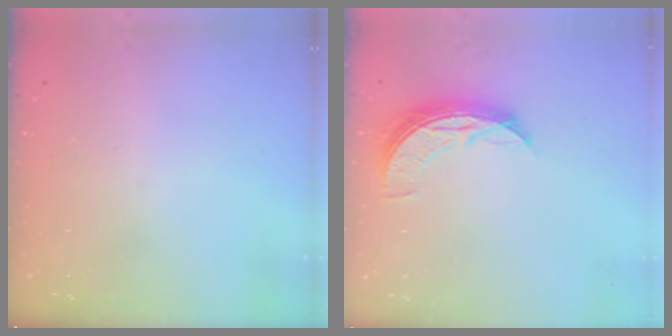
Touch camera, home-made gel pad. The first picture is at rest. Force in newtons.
{"total": 7.9, "press": 7.9, "slide": 0.4}